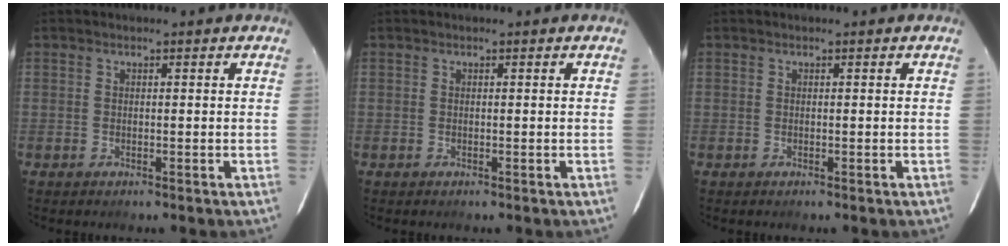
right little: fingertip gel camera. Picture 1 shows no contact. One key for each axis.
{"total": 0.0}
{"total": 0.0}